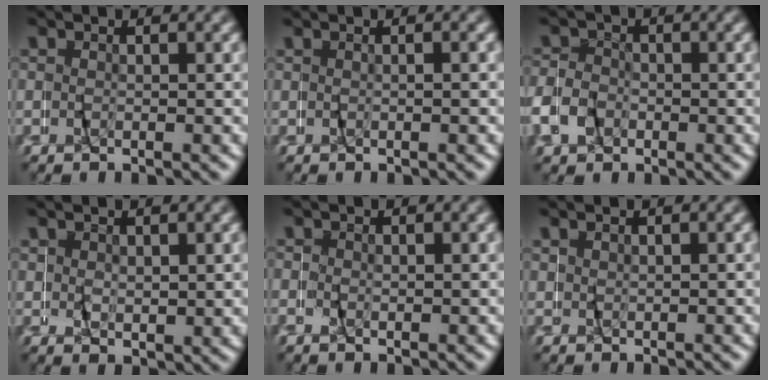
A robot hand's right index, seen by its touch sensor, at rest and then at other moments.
{"total": 0.7, "force": [-0.1, -0.7, 0.2], "torque": [-0.011, 0.006, -0.001]}
{"total": 2.7, "force": [-1.0, 2.4, 0.5], "torque": [-0.021, 0.006, -0.020]}
{"total": 1.7, "force": [1.2, 0.8, 0.9], "torque": [-0.014, -0.001, 0.026]}
{"total": 0.5, "force": [0.5, -0.1, 0.2], "torque": [-0.002, 0.002, 0.009]}
{"total": 0.9, "force": [0.9, -0.1, 0.1], "torque": [-0.001, 0.003, 0.019]}